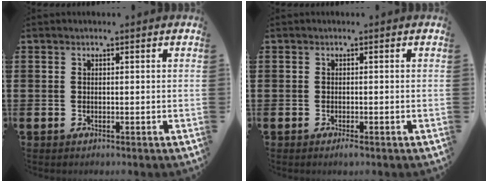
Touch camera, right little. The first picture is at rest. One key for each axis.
{"total": 0.8, "fx": -0.4, "fy": 0.2, "fz": 0.7, "tx": -0.005, "ty": -0.005, "tz": -0.009}